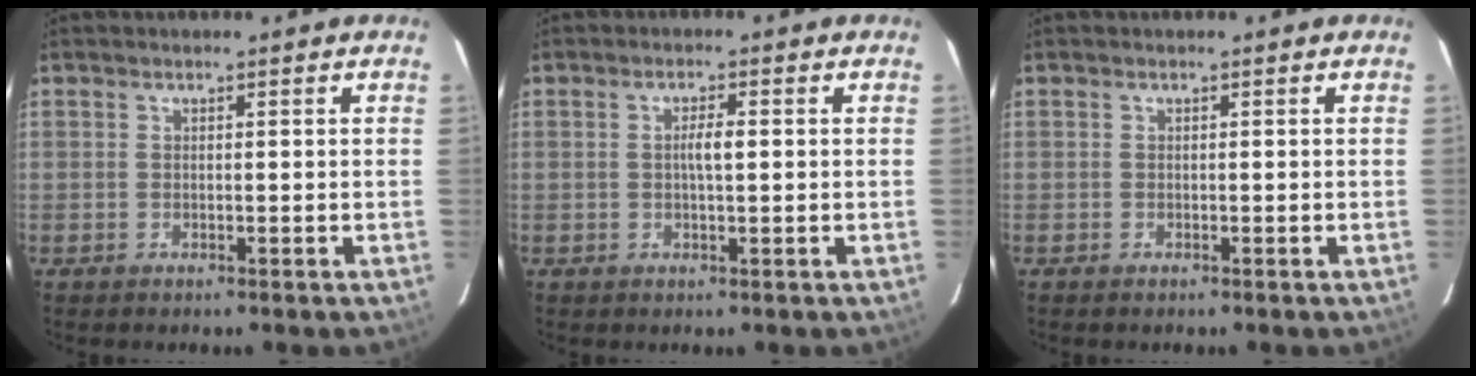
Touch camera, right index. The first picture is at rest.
{"total": 2.5, "force": [0.1, 0.3, 2.5], "torque": [-0.047, 0.002, 0.001]}
{"total": 0.0}